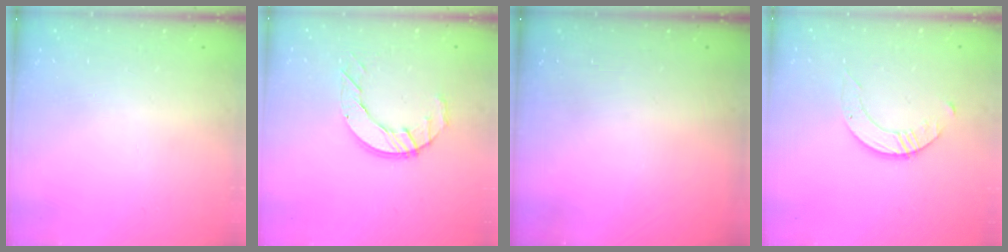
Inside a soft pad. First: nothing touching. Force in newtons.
{"total": 7.4, "press": 7.4, "slide": 0.5}
{"total": 0.0}
{"total": 3.2, "press": 3.1, "slide": 0.4}